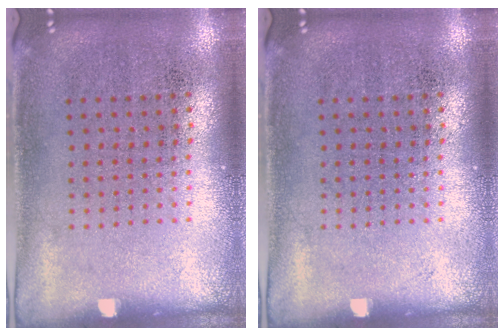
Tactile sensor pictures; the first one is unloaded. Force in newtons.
{"total": 0.0}